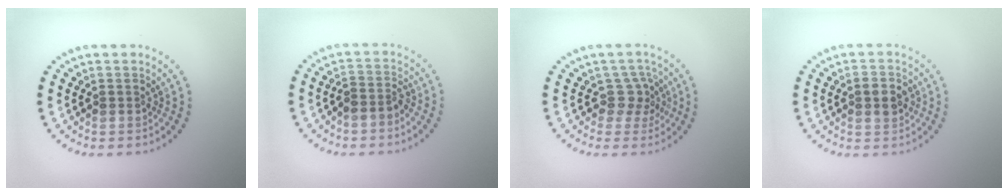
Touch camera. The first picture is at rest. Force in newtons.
{"total": 1.8, "press": 1.5, "slide": 1.1}
{"total": 2.2, "press": 1.6, "slide": 1.5}
{"total": 2.7, "press": 2.7, "slide": 0.1}